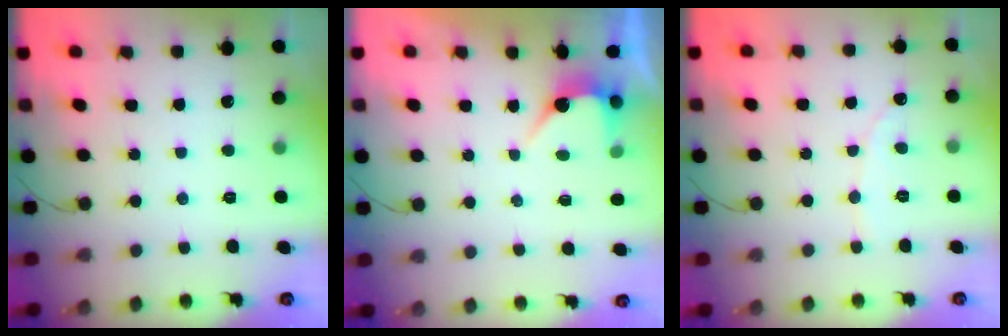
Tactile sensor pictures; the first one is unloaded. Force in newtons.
{"total": 4.2, "press": 4.2, "slide": 0.2}
{"total": 1.7, "press": 1.6, "slide": 0.1}